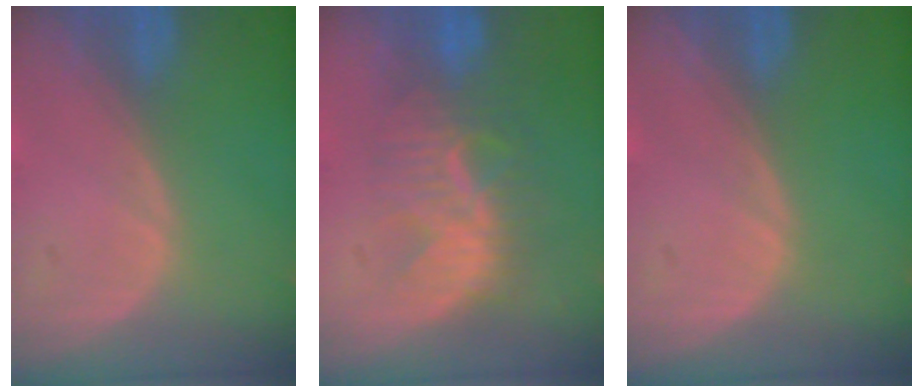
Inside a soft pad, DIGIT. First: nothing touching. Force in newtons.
{"total": 8.3, "press": 8.0, "slide": 2.4}
{"total": 0.0}